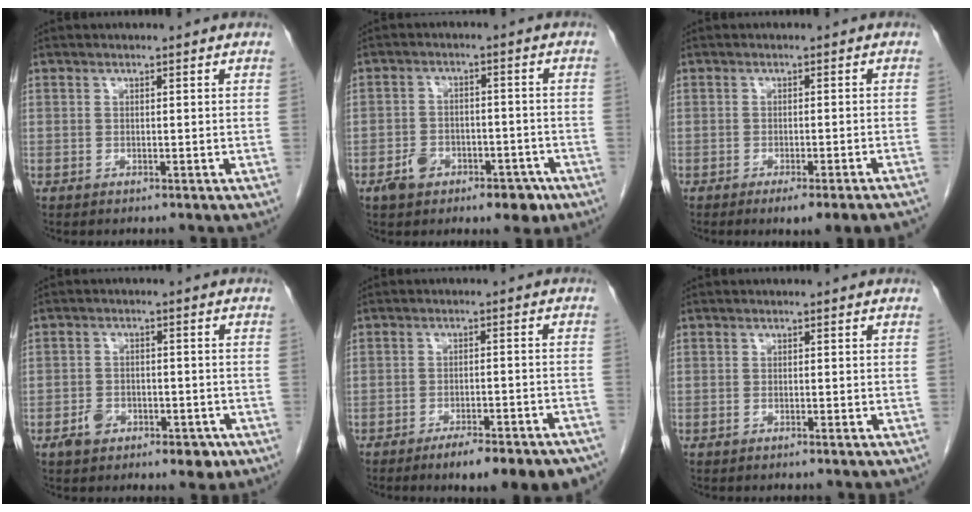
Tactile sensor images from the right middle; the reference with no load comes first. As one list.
[{"total": 6.9, "force": [-4.0, 3.9, 4.1], "torque": [-0.059, 0.014, -0.055]}, {"total": 8.0, "force": [-6.5, -0.3, 4.7], "torque": [-0.040, -0.009, -0.086]}, {"total": 5.5, "force": [-2.9, 3.2, 3.5], "torque": [-0.049, 0.009, -0.039]}, {"total": 13.0, "force": [-10.5, 2.4, 7.4], "torque": [-0.062, 0.014, -0.137]}, {"total": 0.6, "force": [-0.4, -0.1, 0.5], "torque": [-0.011, 0.000, -0.006]}]